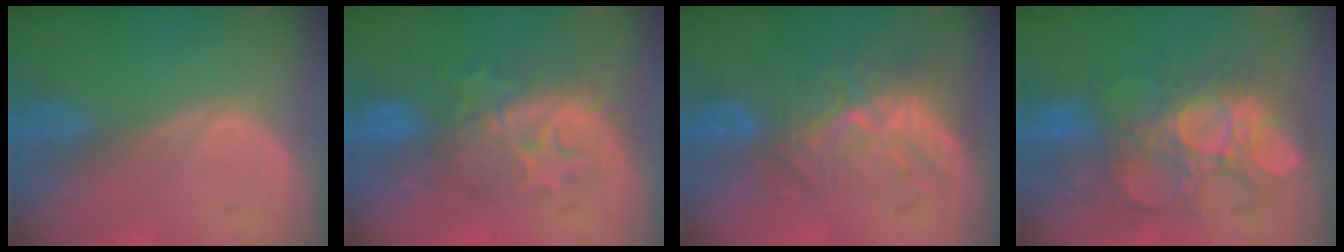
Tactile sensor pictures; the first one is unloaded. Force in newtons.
{"total": 8.2, "press": 8.2, "slide": 1.0}
{"total": 8.7, "press": 8.2, "slide": 2.9}
{"total": 9.9, "press": 9.9, "slide": 1.0}